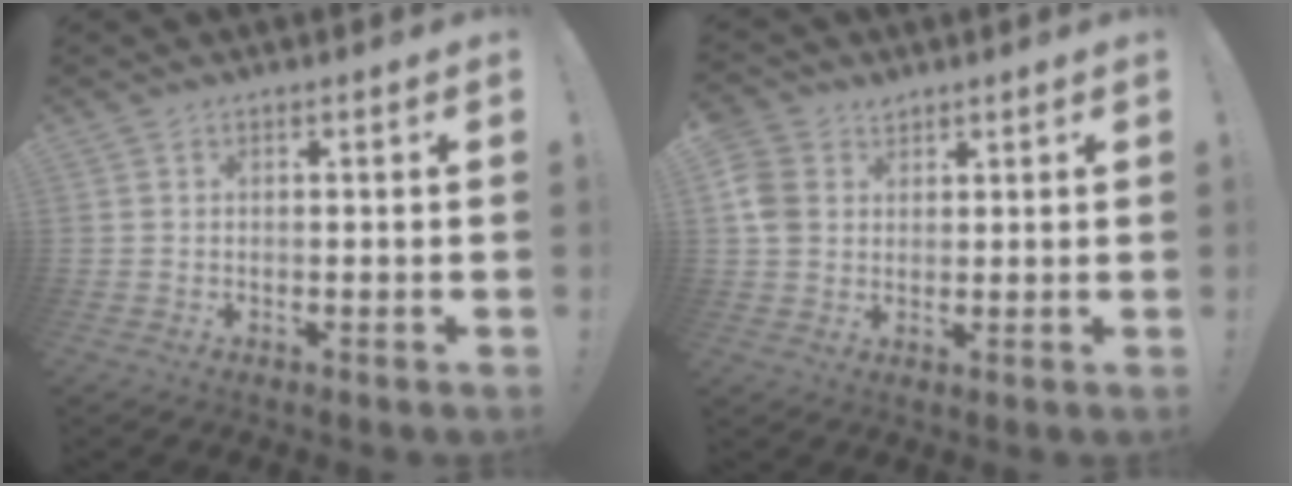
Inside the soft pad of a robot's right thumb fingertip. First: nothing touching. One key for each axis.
{"total": 7.4, "fx": 2.7, "fy": 6.3, "fz": 2.9, "tx": -0.056, "ty": -0.008, "tz": 0.055}